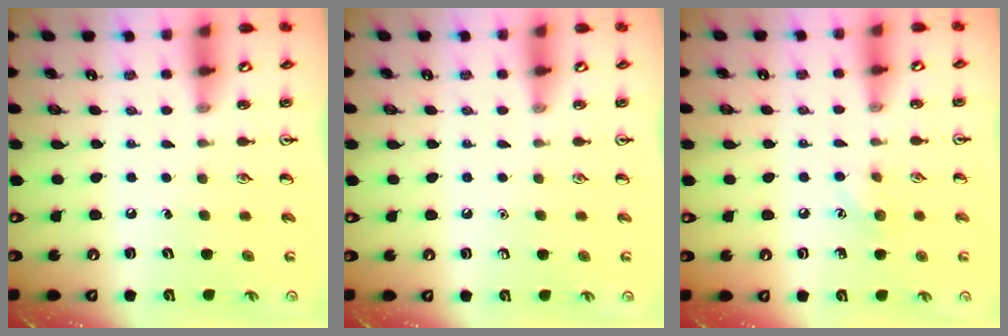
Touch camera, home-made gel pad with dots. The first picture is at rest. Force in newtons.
{"total": 0.0}
{"total": 5.6, "press": 5.4, "slide": 1.6}